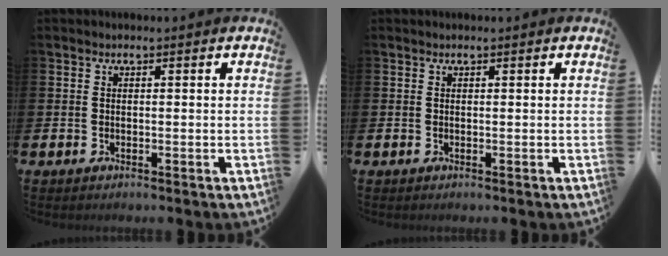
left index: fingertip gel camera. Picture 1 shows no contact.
{"total": 0.0}